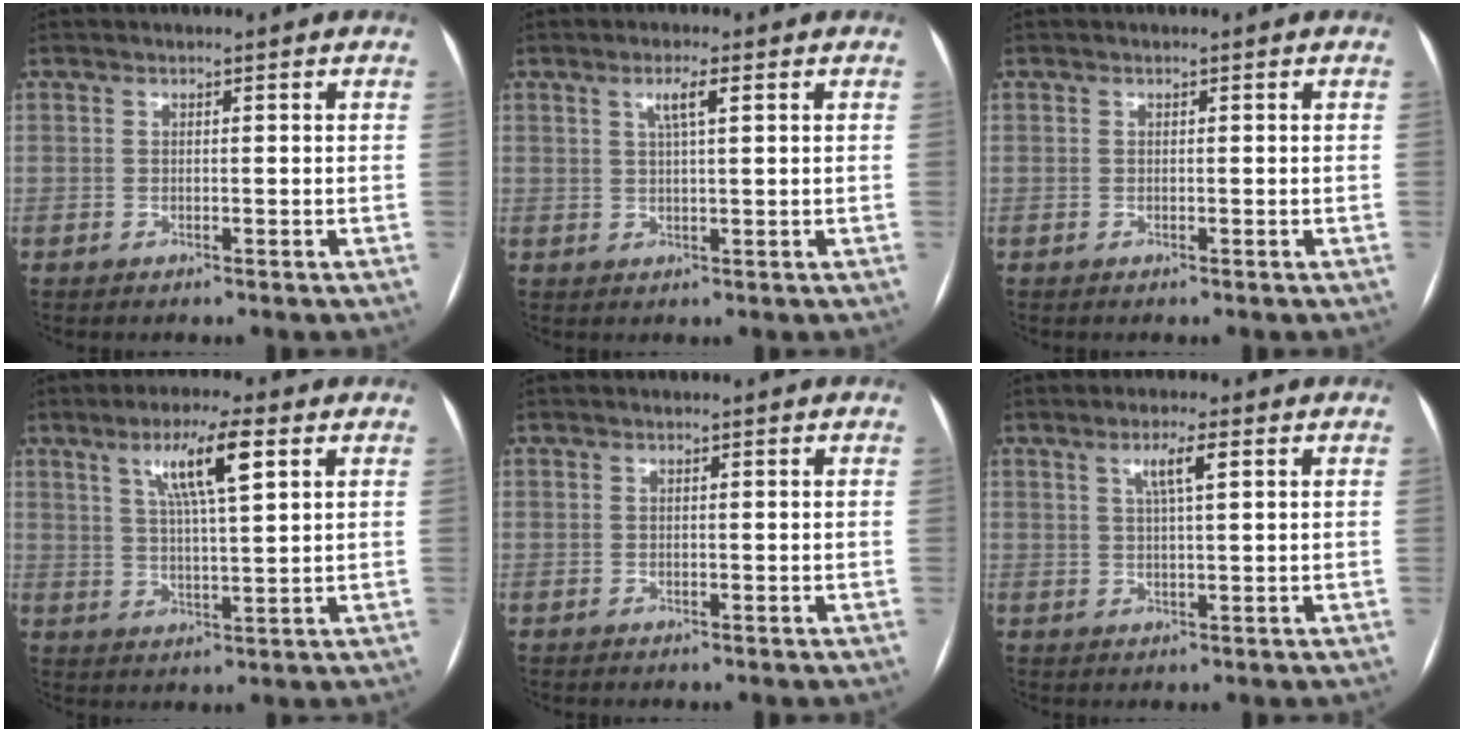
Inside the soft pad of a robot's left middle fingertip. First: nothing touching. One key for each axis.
{"total": 3.0, "fx": 1.3, "fy": 0.1, "fz": 2.7, "tx": -0.051, "ty": 0.005, "tz": 0.023}
{"total": 0.0}
{"total": 8.4, "fx": 3.9, "fy": 0.7, "fz": 7.4, "tx": -0.134, "ty": 0.008, "tz": 0.068}
{"total": 0.0}
{"total": 3.7, "fx": 1.6, "fy": 0.2, "fz": 3.4, "tx": -0.062, "ty": 0.005, "tz": 0.028}